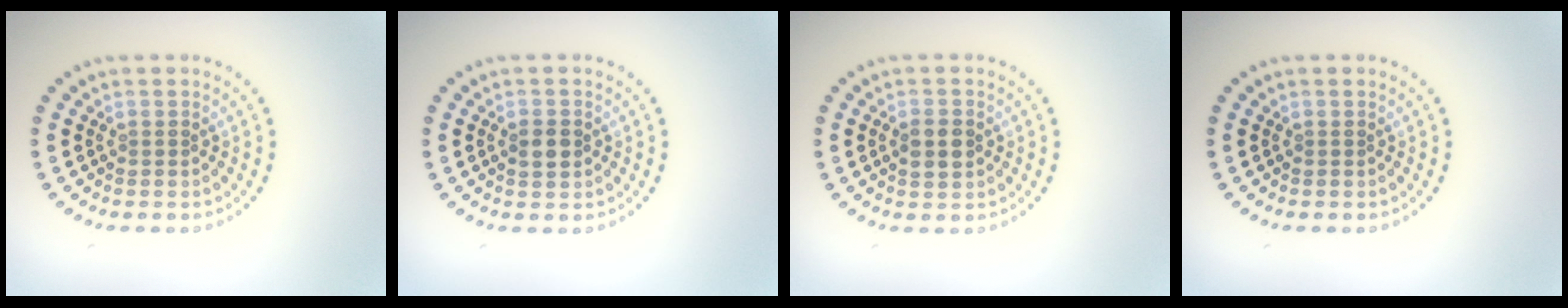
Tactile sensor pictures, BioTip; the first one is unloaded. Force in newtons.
{"total": 1.7, "press": 1.7, "slide": 0.1}
{"total": 2.6, "press": 2.6, "slide": 0.1}
{"total": 0.0}